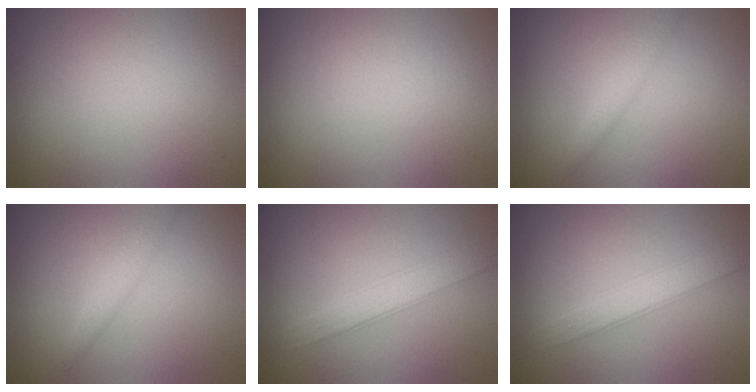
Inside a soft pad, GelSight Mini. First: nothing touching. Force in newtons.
{"total": 0.0}
{"total": 1.9, "press": 1.9, "slide": 0.0}
{"total": 1.9, "press": 1.9, "slide": 0.0}
{"total": 2.9, "press": 2.9, "slide": 0.1}
{"total": 2.9, "press": 2.9, "slide": 0.1}